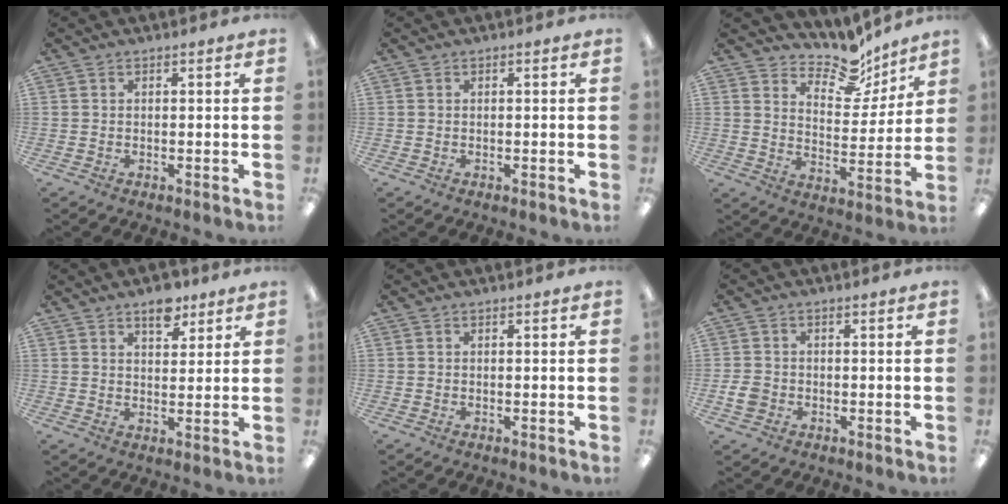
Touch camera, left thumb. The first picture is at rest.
{"total": 0.0}
{"total": 11.6, "force": [9.5, 5.3, 4.3], "torque": [-0.060, -0.076, 0.168]}
{"total": 6.4, "force": [4.5, 3.2, 3.2], "torque": [-0.024, -0.026, 0.073]}
{"total": 0.0}
{"total": 3.2, "force": [-0.8, 2.7, 1.4], "torque": [-0.028, 0.005, -0.015]}